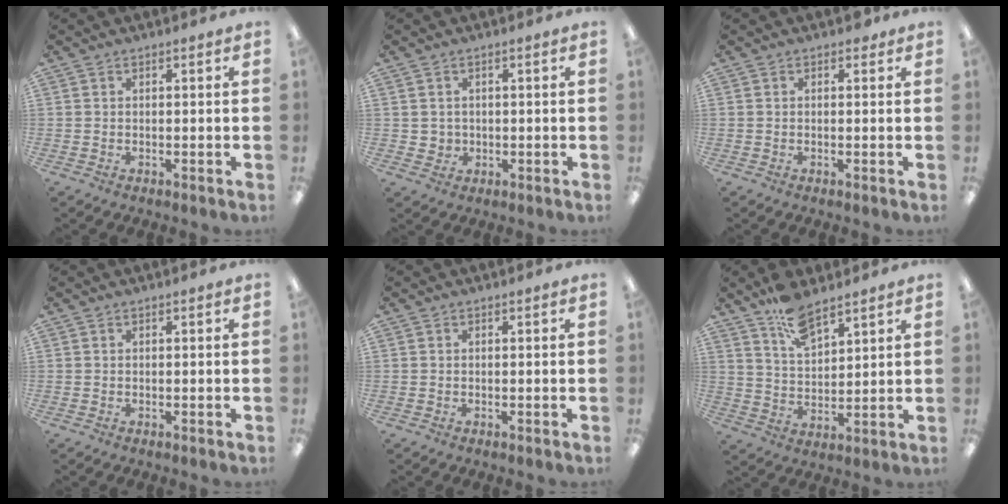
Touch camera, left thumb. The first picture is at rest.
{"total": 2.3, "force": [0.7, 2.1, 0.2], "torque": [-0.010, 0.004, 0.011]}
{"total": 0.9, "force": [0.5, 0.6, 0.4], "torque": [-0.001, 0.000, 0.006]}
{"total": 0.0}
{"total": 0.0}
{"total": 9.6, "force": [7.4, 3.8, 4.9], "torque": [-0.091, -0.036, 0.135]}